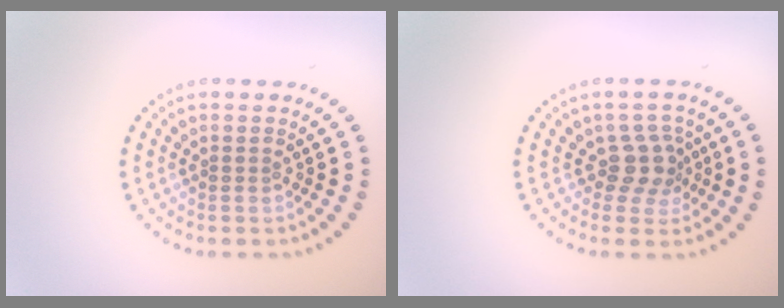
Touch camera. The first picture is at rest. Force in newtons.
{"total": 2.7, "press": 2.1, "slide": 1.8}